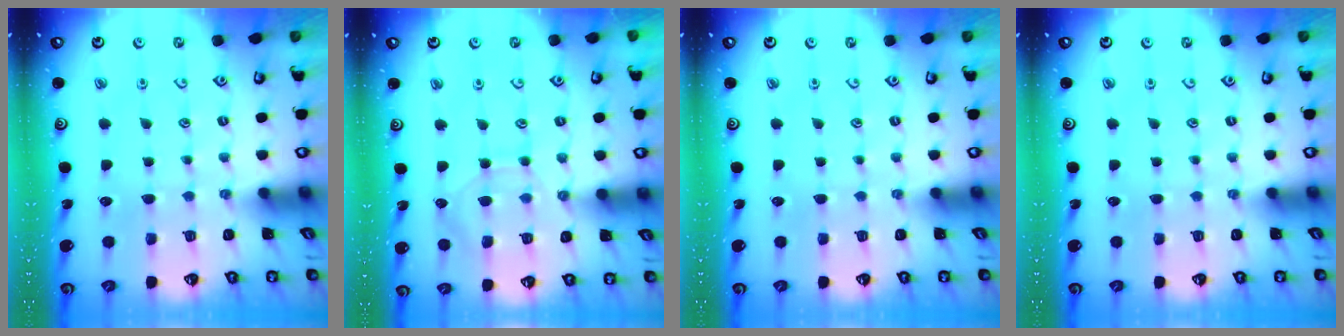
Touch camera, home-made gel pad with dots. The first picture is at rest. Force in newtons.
{"total": 8.7, "press": 8.6, "slide": 0.9}
{"total": 0.0}
{"total": 0.0}